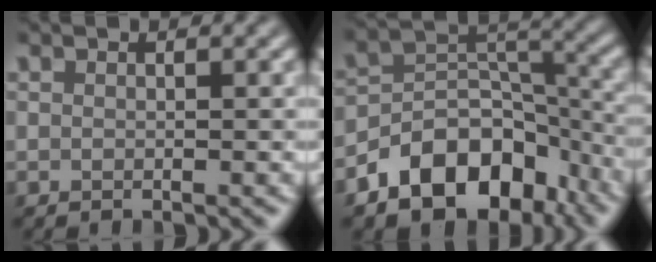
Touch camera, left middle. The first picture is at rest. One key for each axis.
{"total": 9.0, "fx": -5.4, "fy": 5.7, "fz": 4.5, "tx": -0.057, "ty": 0.004, "tz": -0.101}